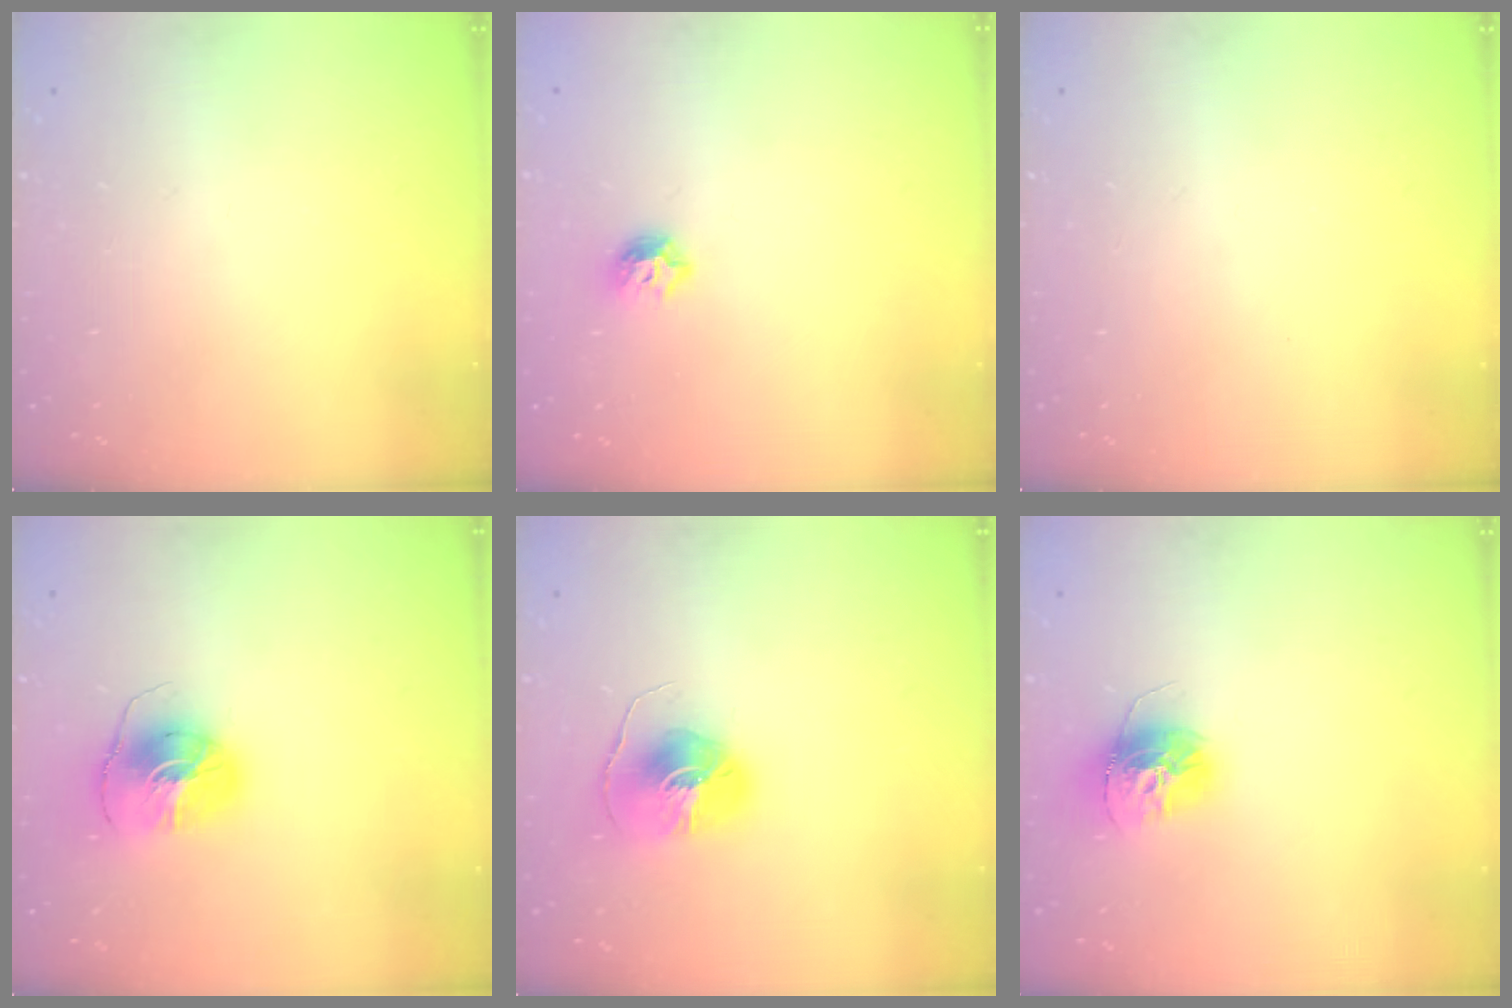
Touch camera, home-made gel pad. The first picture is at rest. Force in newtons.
{"total": 6.0, "press": 5.9, "slide": 0.8}
{"total": 0.0}
{"total": 8.6, "press": 8.6, "slide": 0.9}
{"total": 9.6, "press": 9.6, "slide": 0.8}
{"total": 13.1, "press": 13.0, "slide": 1.1}